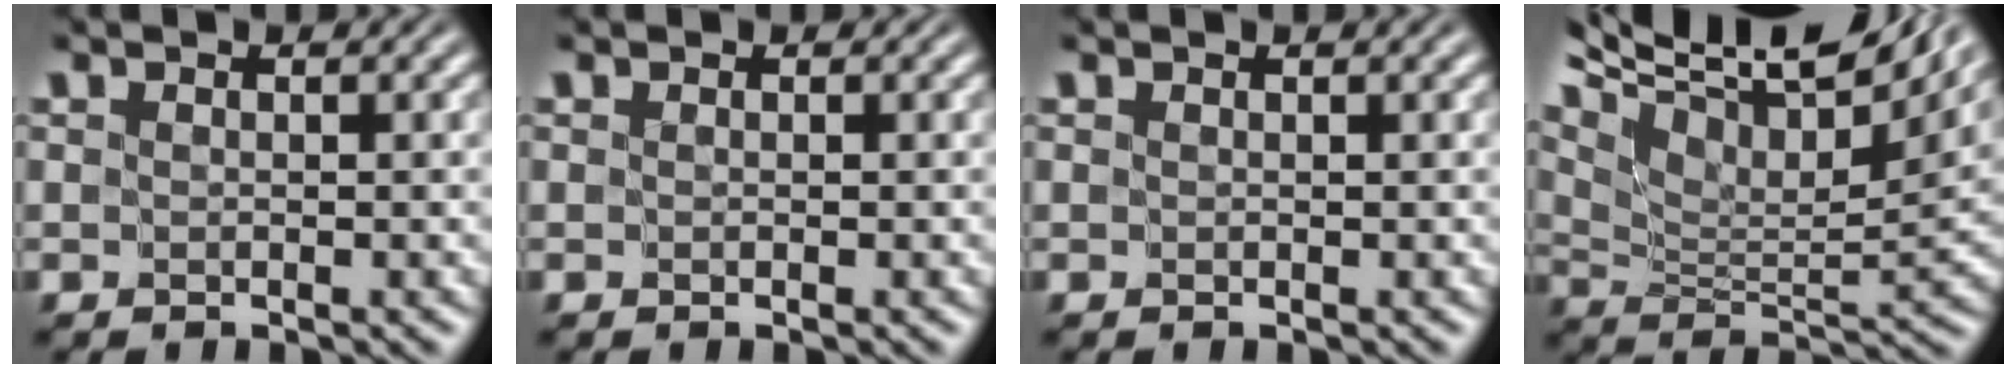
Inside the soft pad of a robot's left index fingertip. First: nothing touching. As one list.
[{"total": 0.0}, {"total": 1.3, "force": [0.9, 0.6, 0.8], "torque": [-0.004, 0.013, -0.006]}, {"total": 14.7, "force": [8.8, 5.2, 10.6], "torque": [-0.189, 0.044, 0.135]}]